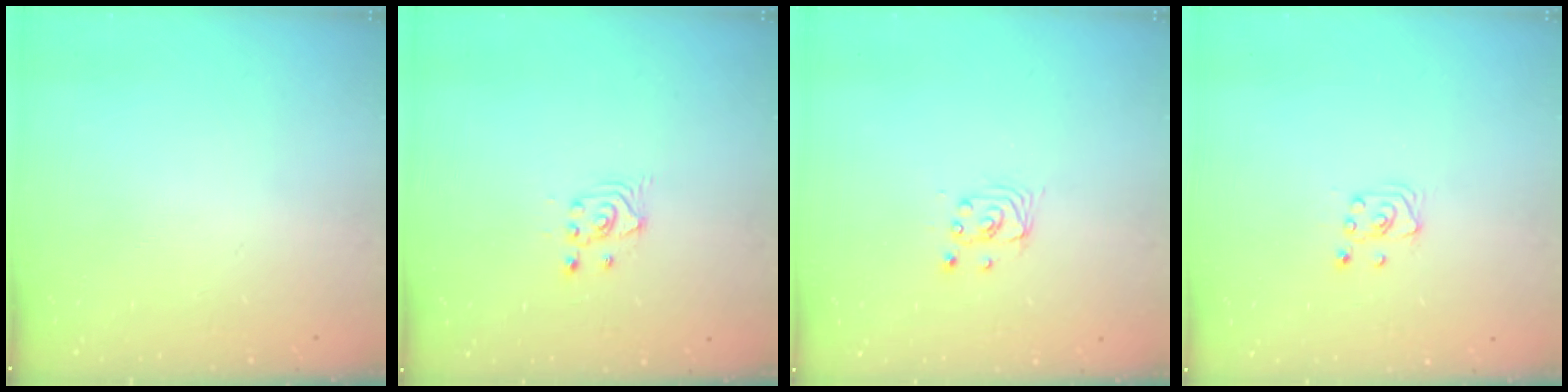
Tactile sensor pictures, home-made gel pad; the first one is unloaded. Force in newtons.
{"total": 2.7, "press": 2.7, "slide": 0.2}
{"total": 2.8, "press": 2.8, "slide": 0.1}
{"total": 3.4, "press": 3.4, "slide": 0.4}